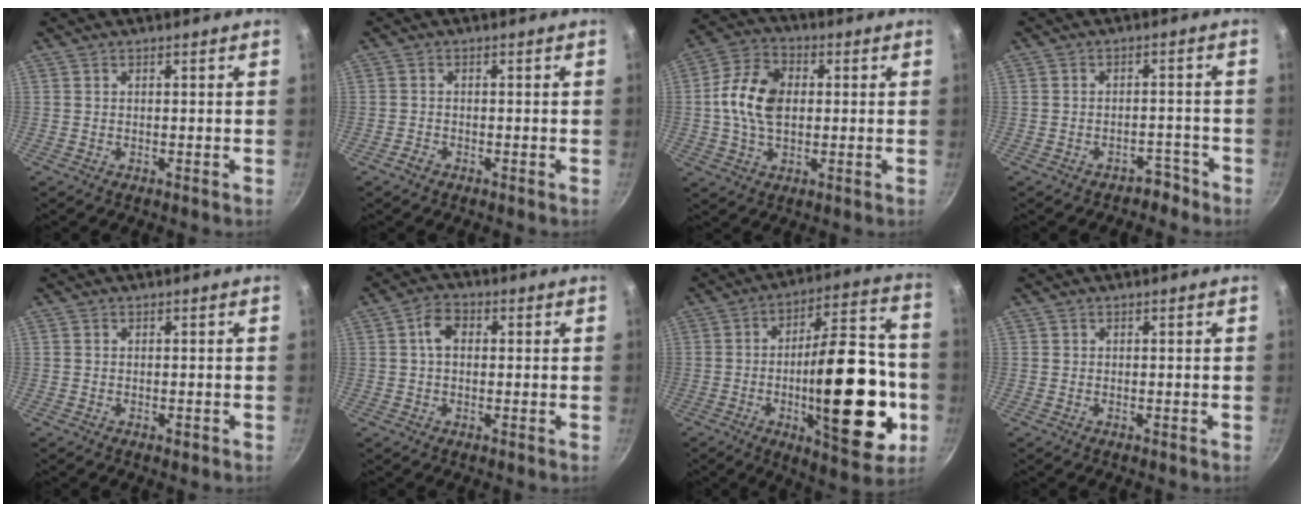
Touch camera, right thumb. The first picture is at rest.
{"total": 1.4, "force": [-1.1, 0.8, 0.4], "torque": [-0.008, 0.010, -0.022]}
{"total": 11.7, "force": [0.7, 7.7, 8.8], "torque": [-0.150, 0.016, 0.000]}
{"total": 3.3, "force": [-2.7, 1.8, 0.7], "torque": [0.022, 0.042, -0.021]}
{"total": 0.9, "force": [-0.4, 0.6, 0.5], "torque": [-0.006, 0.000, -0.006]}
{"total": 4.5, "force": [0.6, 3.2, 3.1], "torque": [-0.046, 0.010, 0.001]}
{"total": 26.1, "force": [-5.8, 9.7, 23.6], "torque": [-0.313, 0.032, -0.078]}
{"total": 0.0}